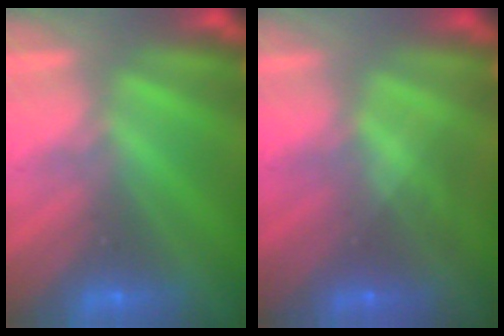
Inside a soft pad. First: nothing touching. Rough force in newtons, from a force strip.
{"total": 1.7}